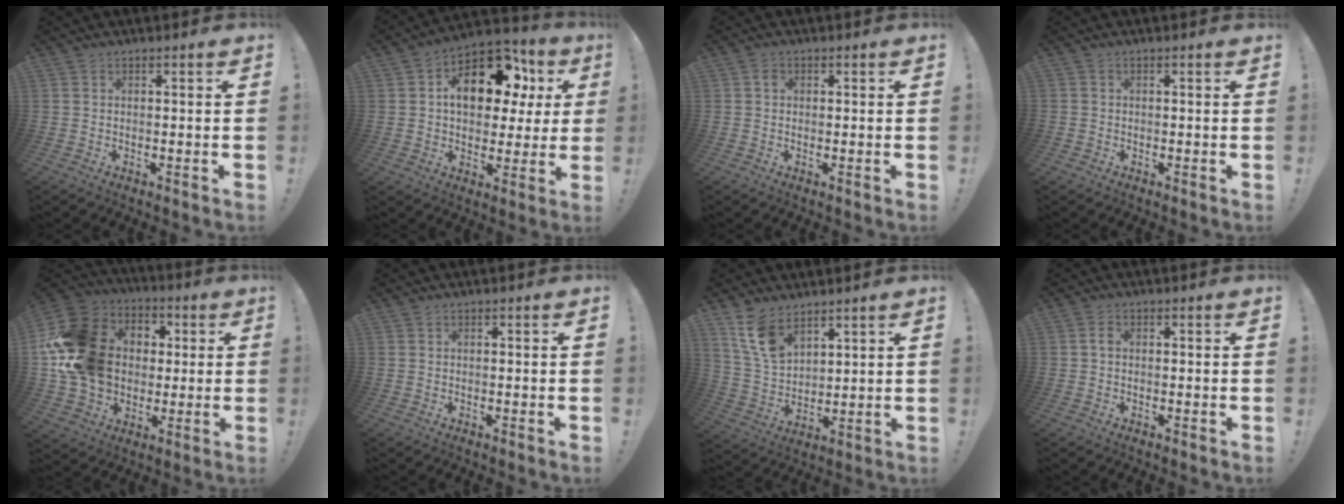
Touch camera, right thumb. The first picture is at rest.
{"total": 17.7, "force": [5.6, 10.7, 12.9], "torque": [-0.194, -0.015, 0.097]}
{"total": 1.4, "force": [0.2, 1.0, 0.9], "torque": [-0.012, 0.003, 0.002]}
{"total": 0.5, "force": [-0.3, 0.4, 0.2], "torque": [-0.002, 0.002, -0.004]}
{"total": 22.0, "force": [1.5, 18.2, 12.3], "torque": [-0.208, 0.006, 0.057]}
{"total": 0.0}
{"total": 10.8, "force": [7.4, 5.8, 5.4], "torque": [-0.103, -0.037, 0.146]}
{"total": 1.4, "force": [-0.2, 0.9, 1.0], "torque": [-0.015, 0.003, -0.005]}